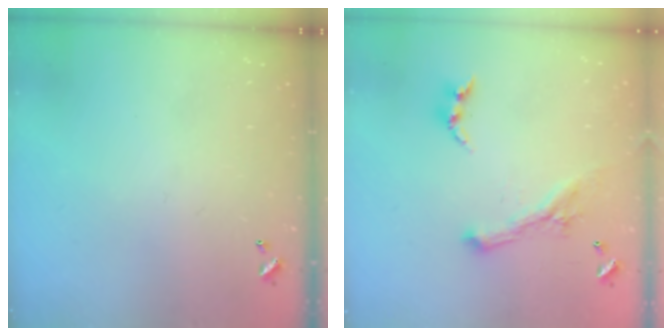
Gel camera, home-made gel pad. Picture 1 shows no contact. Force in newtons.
{"total": 1.8, "press": 1.7, "slide": 0.4}